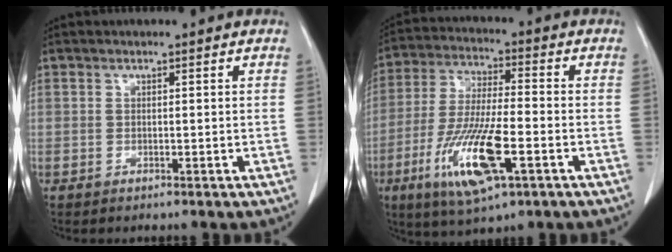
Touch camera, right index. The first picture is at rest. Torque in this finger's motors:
{"motor_torque": [1.53, -0.61, 0.43, 0.21]}